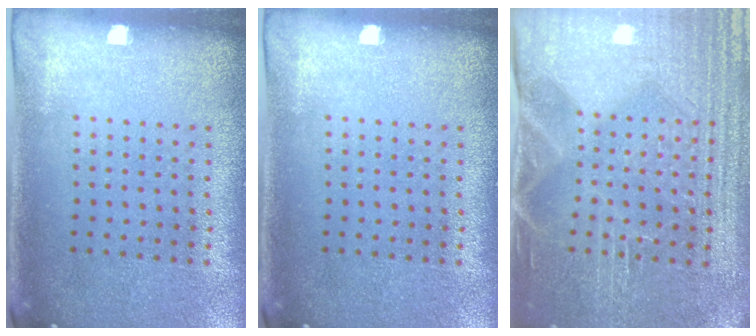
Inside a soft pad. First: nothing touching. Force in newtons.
{"total": 0.0}
{"total": 4.3, "press": 4.0, "slide": 1.5}